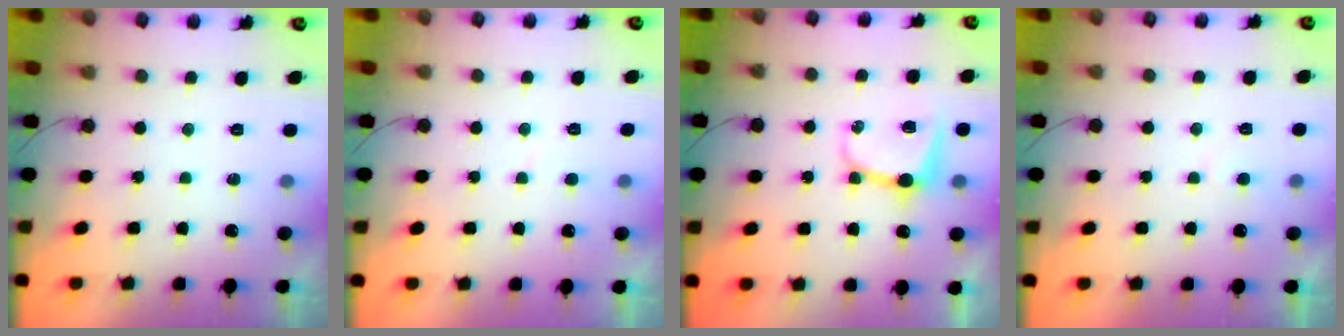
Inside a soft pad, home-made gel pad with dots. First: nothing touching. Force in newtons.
{"total": 2.2, "press": 2.2, "slide": 0.3}
{"total": 8.3, "press": 8.2, "slide": 0.8}
{"total": 2.8, "press": 2.8, "slide": 0.3}